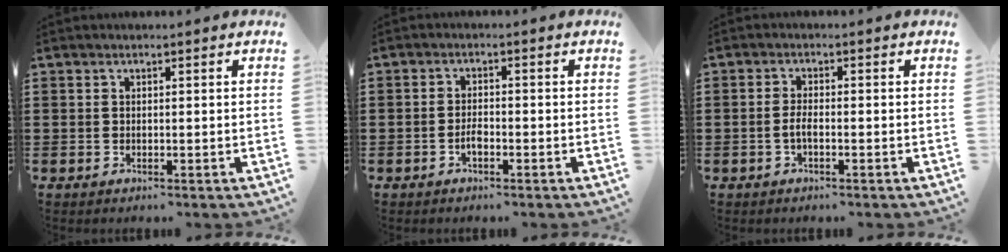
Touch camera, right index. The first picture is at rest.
{"total": 2.1, "force": [-1.1, 1.0, 1.4], "torque": [-0.029, 0.004, -0.021]}
{"total": 2.1, "force": [-0.8, 0.5, 1.9], "torque": [-0.042, -0.001, -0.017]}